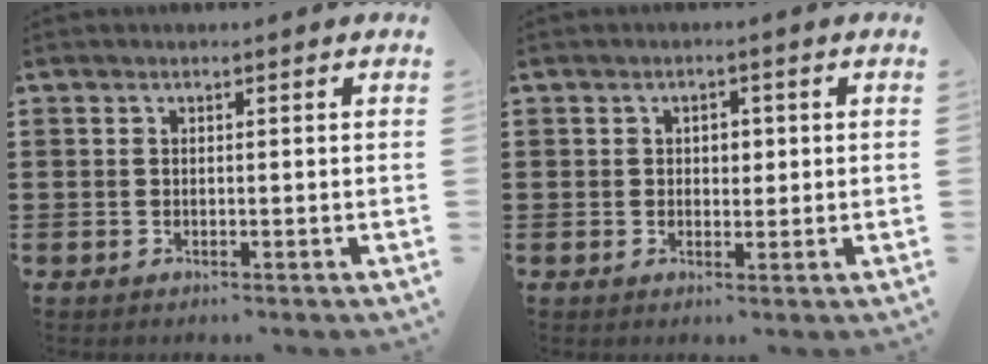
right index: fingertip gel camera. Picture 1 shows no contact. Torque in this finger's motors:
{"motor_torque": [0.47, -0.21, 0.10, 0.04]}